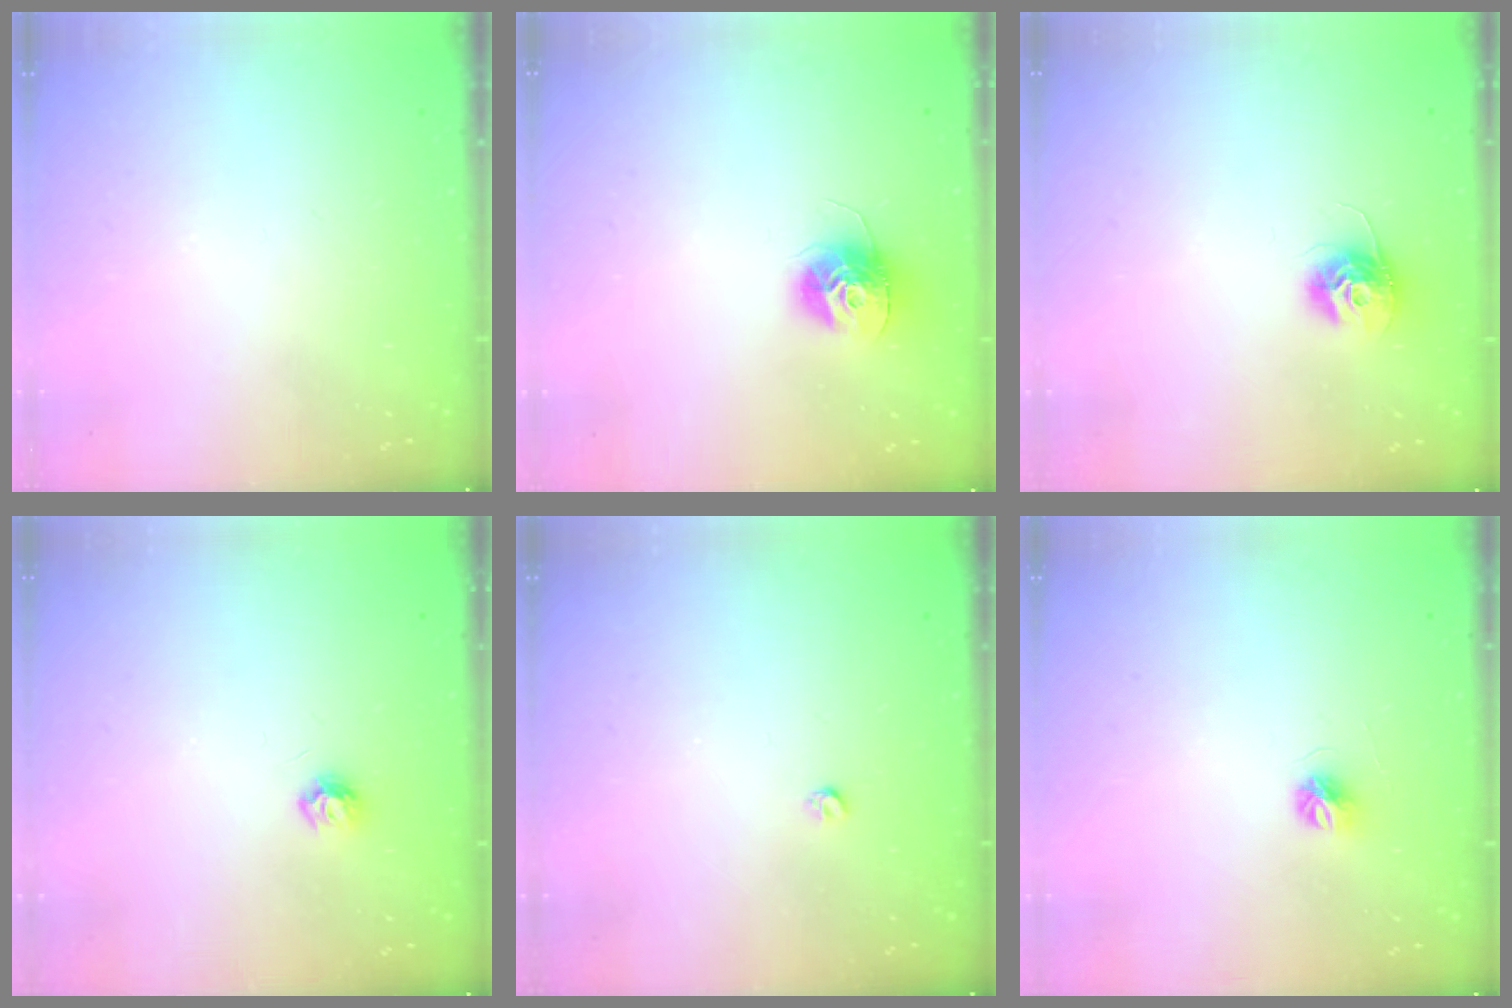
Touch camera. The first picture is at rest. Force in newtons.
{"total": 12.3, "press": 12.3, "slide": 1.0}
{"total": 10.8, "press": 10.7, "slide": 0.6}
{"total": 4.7, "press": 4.7, "slide": 0.5}
{"total": 2.8, "press": 2.8, "slide": 0.5}
{"total": 4.5, "press": 4.5, "slide": 0.4}